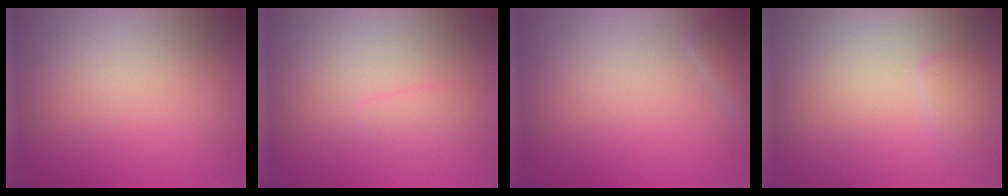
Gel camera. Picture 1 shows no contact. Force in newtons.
{"total": 0.9, "press": 0.9, "slide": 0.0}
{"total": 1.5, "press": 1.5, "slide": 0.1}
{"total": 1.1, "press": 1.1, "slide": 0.2}